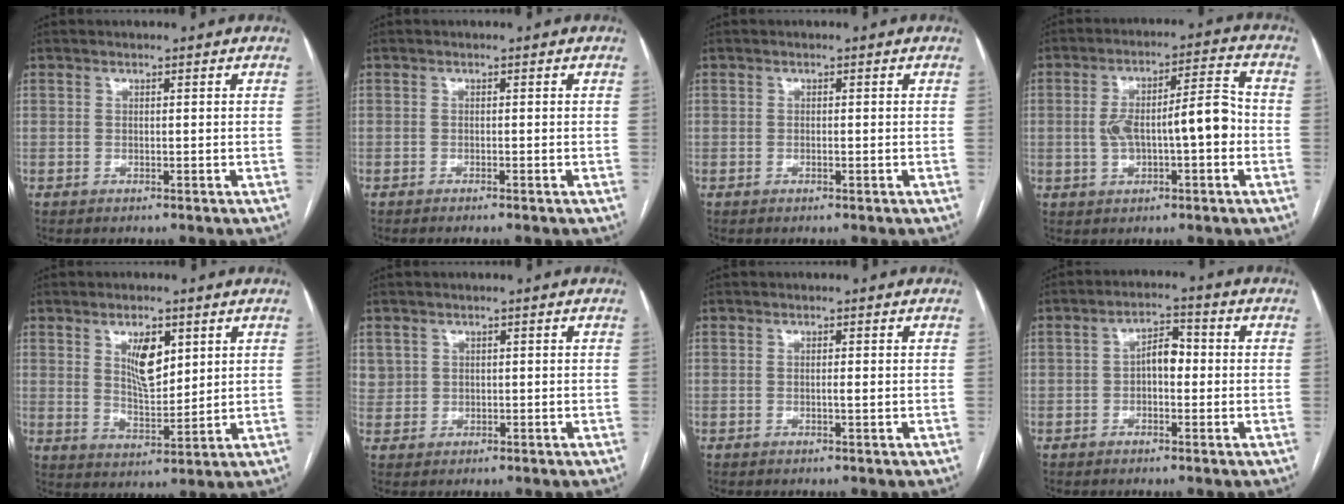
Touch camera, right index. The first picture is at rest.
{"total": 1.1, "force": [-0.9, -0.1, 0.6], "torque": [-0.009, 0.002, -0.011]}
{"total": 0.5, "force": [-0.2, 0.2, 0.4], "torque": [-0.009, -0.001, -0.002]}
{"total": 10.5, "force": [-1.1, 2.9, 10.1], "torque": [-0.175, 0.034, -0.012]}
{"total": 7.0, "force": [2.9, 2.7, 5.7], "torque": [-0.103, -0.001, 0.058]}
{"total": 2.4, "force": [1.0, 2.2, 0.1], "torque": [0.012, 0.008, 0.018]}
{"total": 0.8, "force": [-0.1, -0.1, 0.8], "torque": [-0.012, 0.000, -0.003]}
{"total": 4.3, "force": [-0.3, 2.2, 3.7], "torque": [-0.060, 0.020, -0.008]}